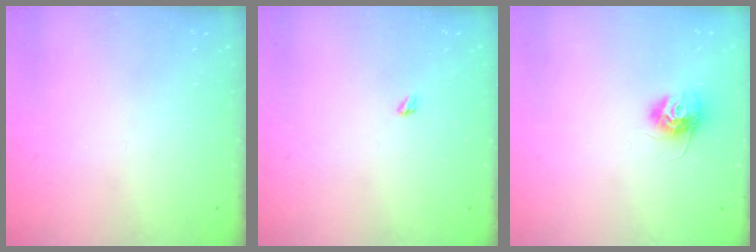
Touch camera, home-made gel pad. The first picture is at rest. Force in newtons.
{"total": 2.4, "press": 2.4, "slide": 0.4}
{"total": 10.8, "press": 10.7, "slide": 0.6}